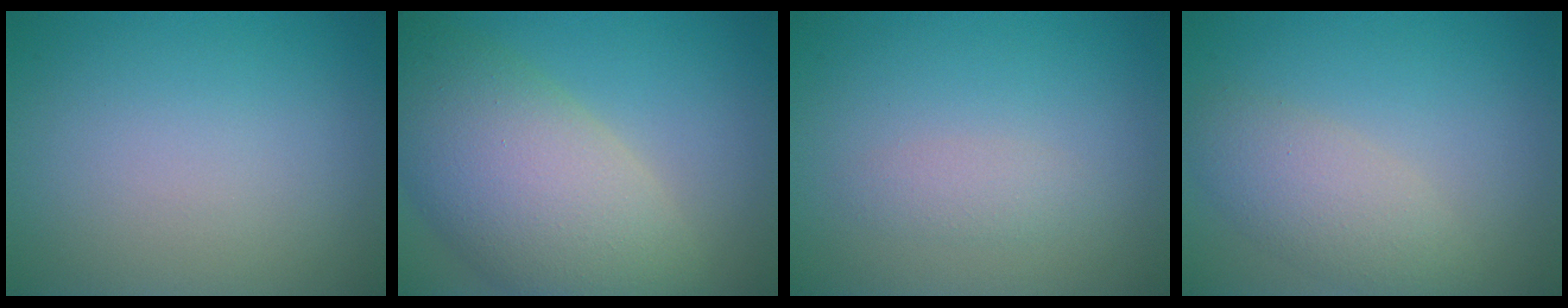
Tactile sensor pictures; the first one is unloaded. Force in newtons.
{"total": 10.8, "press": 10.8, "slide": 0.6}
{"total": 1.3, "press": 1.3, "slide": 0.1}
{"total": 3.6, "press": 3.6, "slide": 0.3}